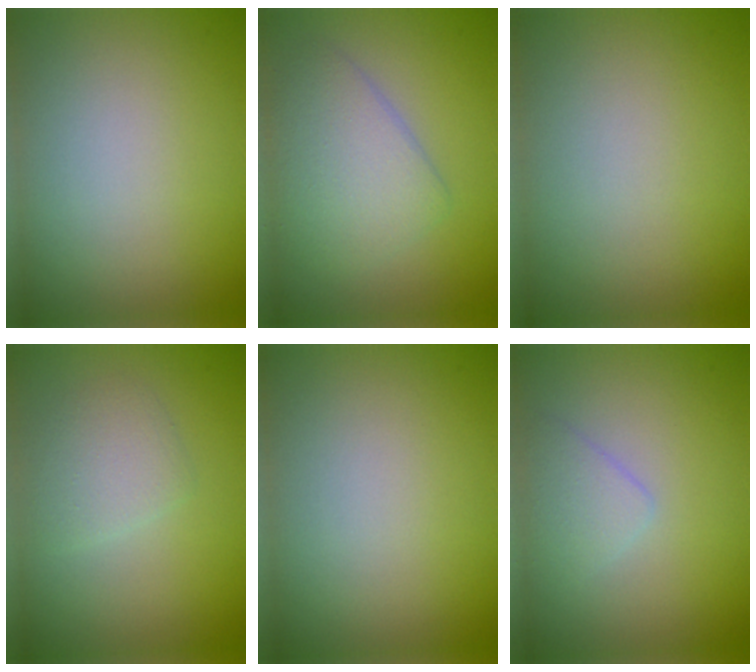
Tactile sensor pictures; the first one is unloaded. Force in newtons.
{"total": 4.4, "press": 4.4, "slide": 0.1}
{"total": 0.0}
{"total": 2.3, "press": 2.3, "slide": 0.1}
{"total": 0.0}
{"total": 1.7, "press": 1.7, "slide": 0.0}